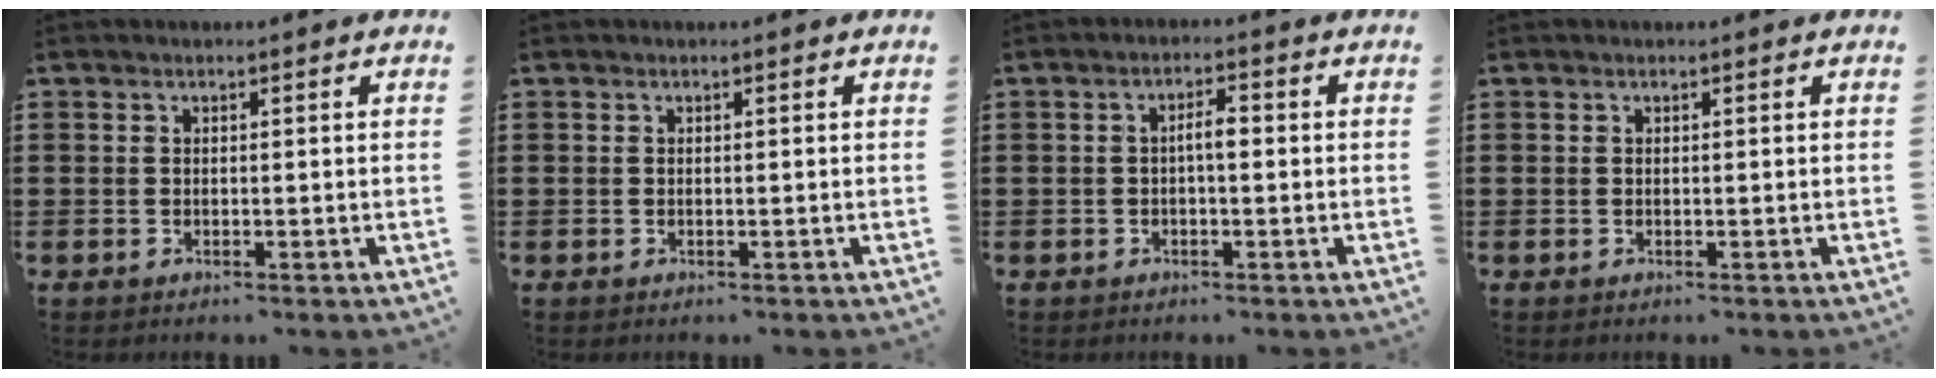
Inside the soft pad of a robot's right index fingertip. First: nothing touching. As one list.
[{"total": 0.0}, {"total": 2.6, "force": [-0.2, 0.7, 2.5], "torque": [-0.046, 0.004, -0.006]}, {"total": 0.0}]